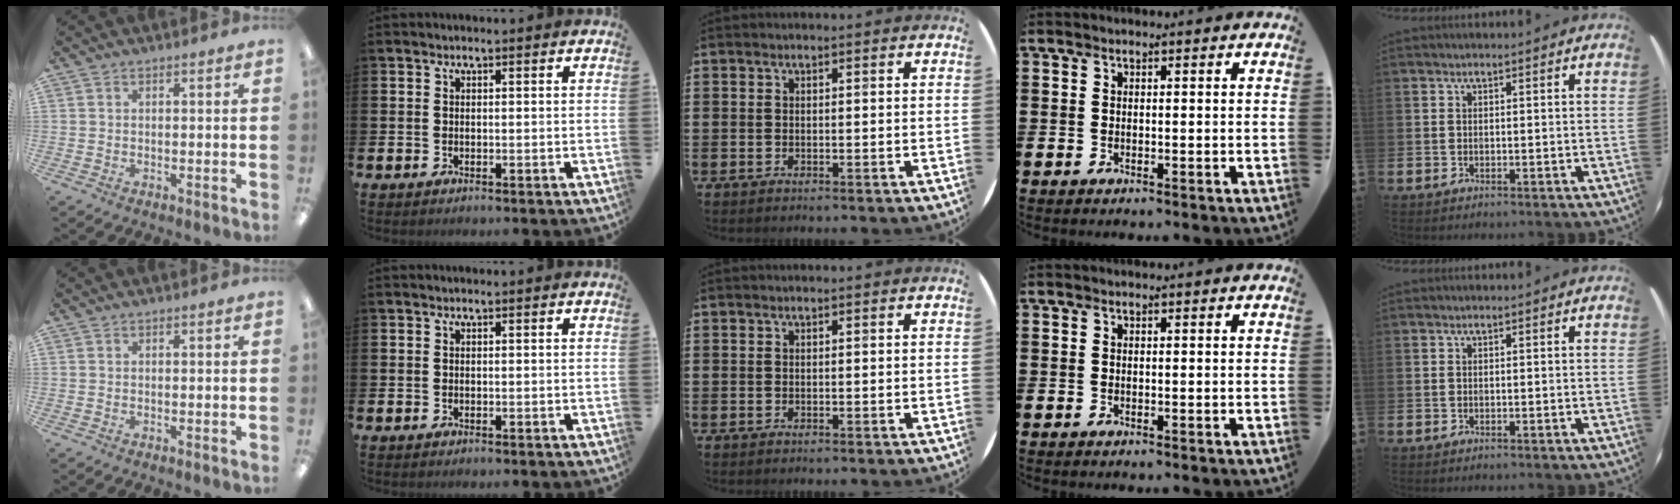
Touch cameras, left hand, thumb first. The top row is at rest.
{}